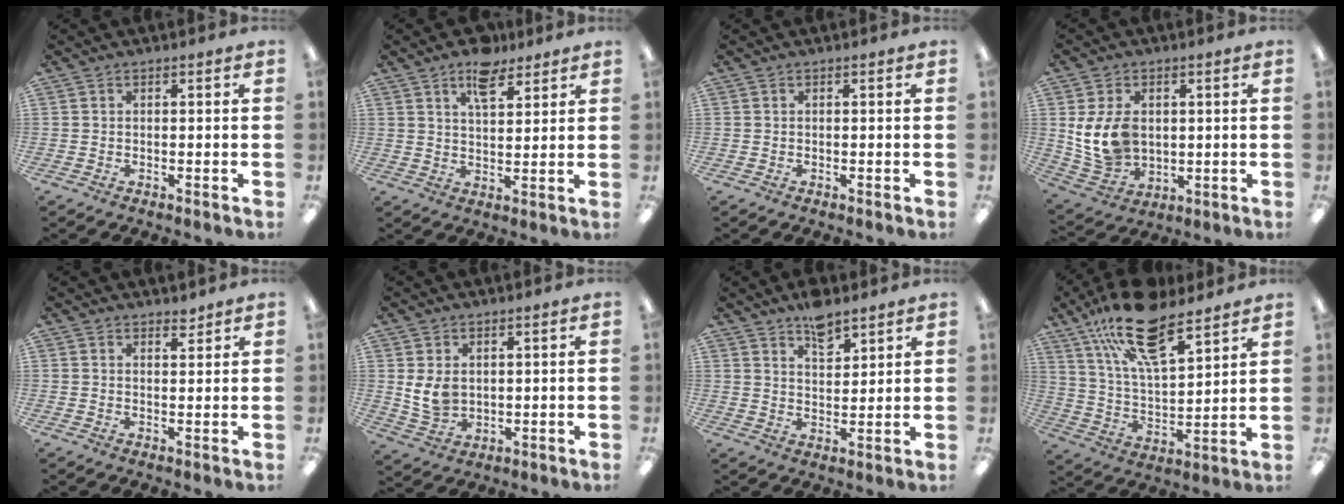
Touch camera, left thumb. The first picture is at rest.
{"total": 8.2, "force": [5.8, 3.9, 4.4], "torque": [-0.053, -0.028, 0.097]}
{"total": 0.0}
{"total": 11.0, "force": [2.1, 8.2, 7.1], "torque": [-0.152, -0.006, 0.040]}
{"total": 2.5, "force": [2.3, 0.8, 0.5], "torque": [0.005, -0.014, 0.040]}
{"total": 6.4, "force": [2.0, 4.7, 3.8], "torque": [-0.089, -0.009, 0.037]}
{"total": 7.2, "force": [5.7, 3.2, 3.2], "torque": [-0.038, -0.035, 0.098]}
{"total": 20.1, "force": [13.8, 7.9, 12.3], "torque": [-0.217, -0.064, 0.241]}